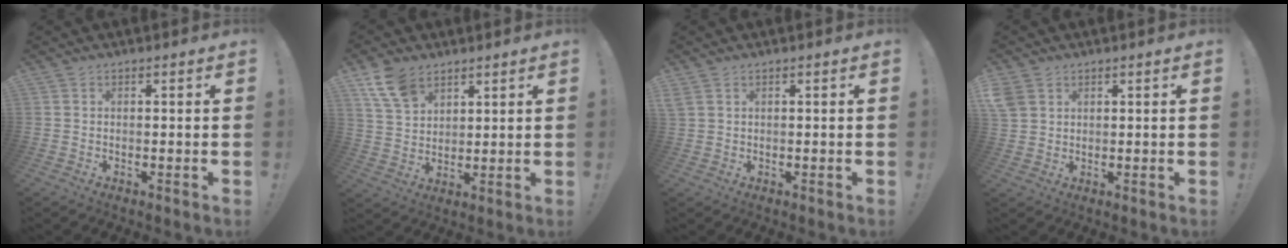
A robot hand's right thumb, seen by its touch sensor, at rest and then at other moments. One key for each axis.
{"total": 9.9, "fx": 6.4, "fy": 6.0, "fz": 4.7, "tx": -0.092, "ty": -0.024, "tz": 0.129}
{"total": 1.5, "fx": 0.8, "fy": 0.8, "fz": 1.0, "tx": -0.020, "ty": 0.003, "tz": 0.015}
{"total": 4.4, "fx": 2.4, "fy": 3.3, "fz": 1.6, "tx": -0.028, "ty": -0.010, "tz": 0.047}